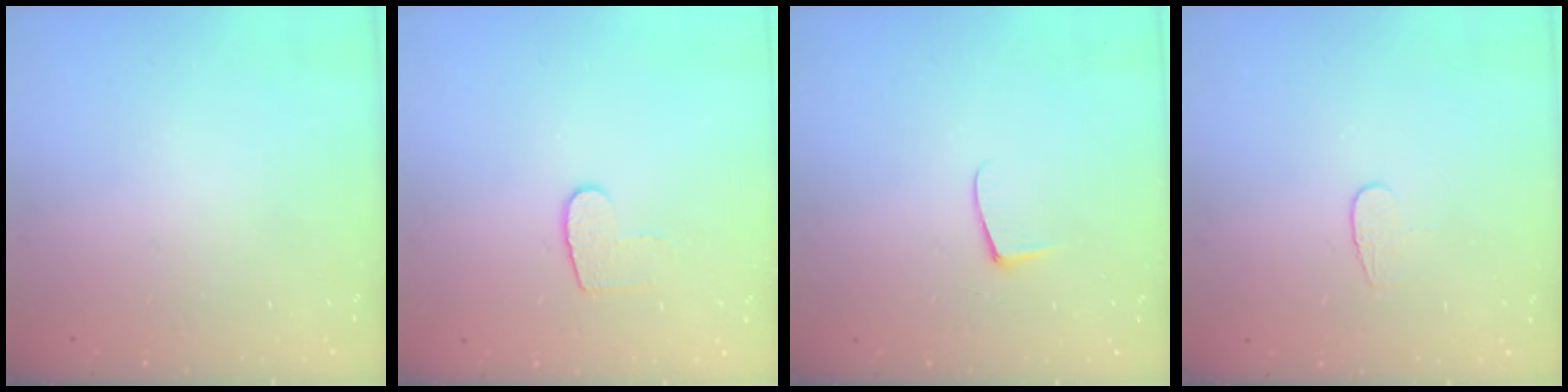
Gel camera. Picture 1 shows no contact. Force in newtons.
{"total": 6.3, "press": 6.3, "slide": 0.4}
{"total": 4.7, "press": 4.6, "slide": 0.5}
{"total": 3.7, "press": 3.7, "slide": 0.3}